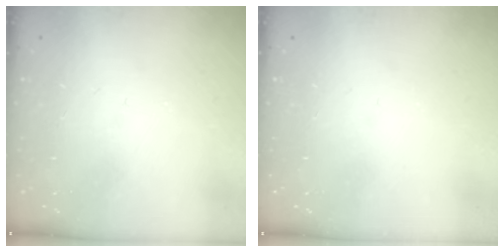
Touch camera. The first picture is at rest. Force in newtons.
{"total": 0.0}